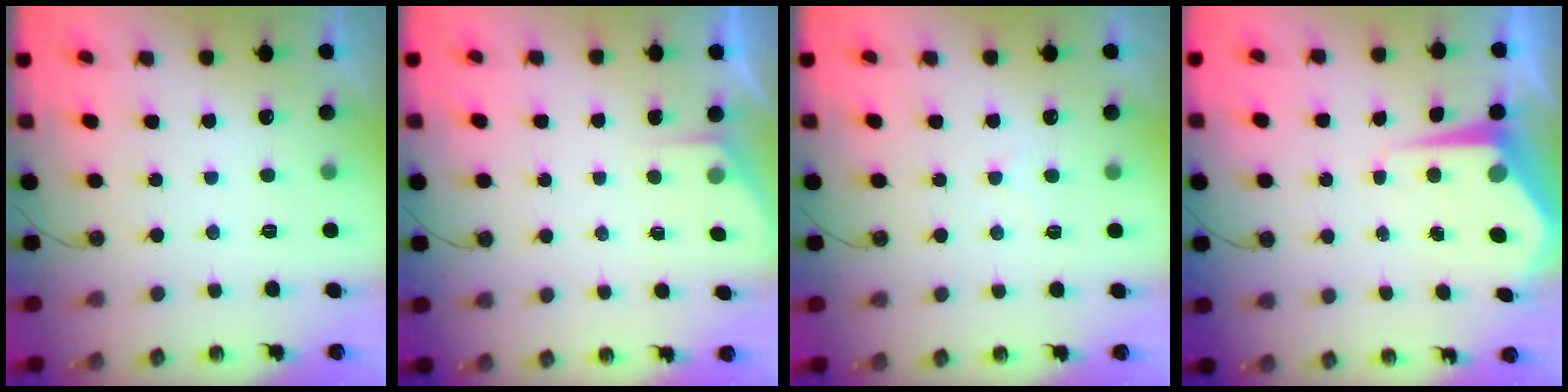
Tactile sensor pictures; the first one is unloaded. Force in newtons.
{"total": 1.8, "press": 1.7, "slide": 0.3}
{"total": 5.0, "press": 4.9, "slide": 0.6}
{"total": 7.3, "press": 7.3, "slide": 0.5}